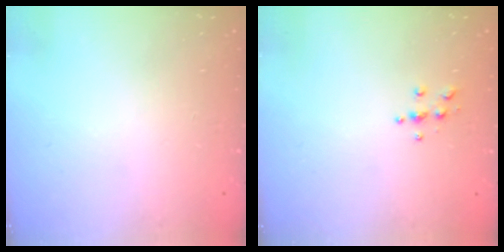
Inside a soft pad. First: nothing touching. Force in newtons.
{"total": 3.8, "press": 3.8, "slide": 0.4}